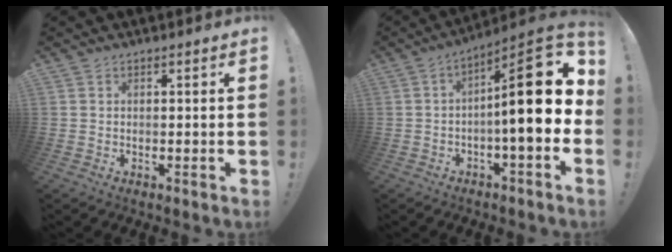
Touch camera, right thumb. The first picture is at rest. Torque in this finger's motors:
{"motor_torque": [2.30, 2.70, 1.58, -1.19, 0.14]}